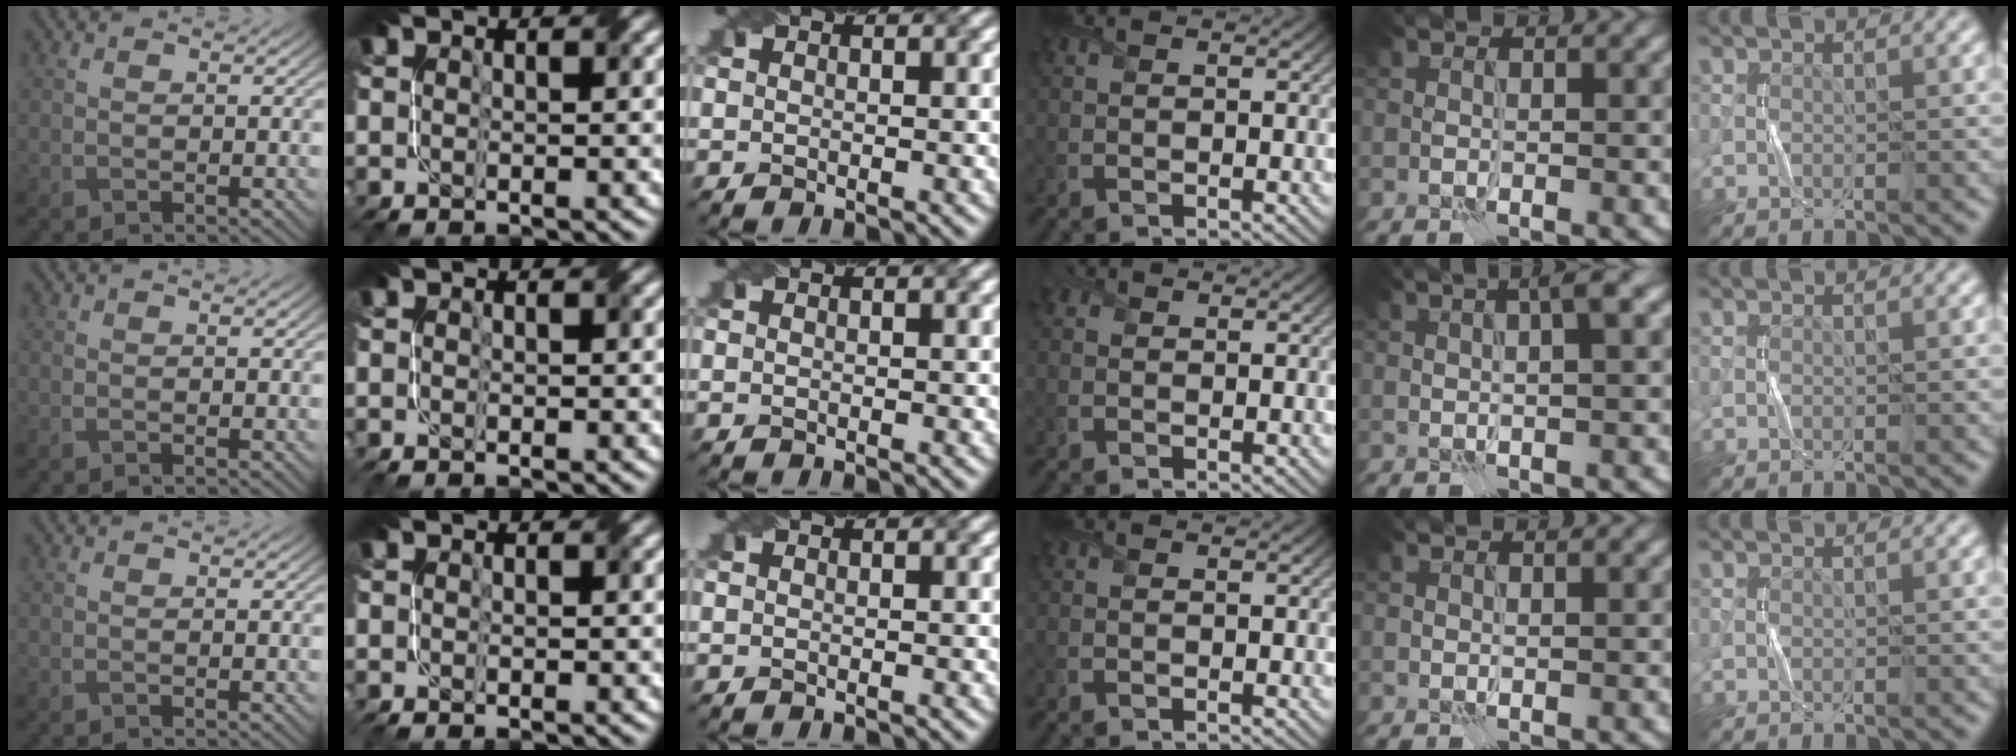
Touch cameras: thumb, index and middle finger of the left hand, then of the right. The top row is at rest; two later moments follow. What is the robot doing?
{"motion": "fold", "object": "napkin"}